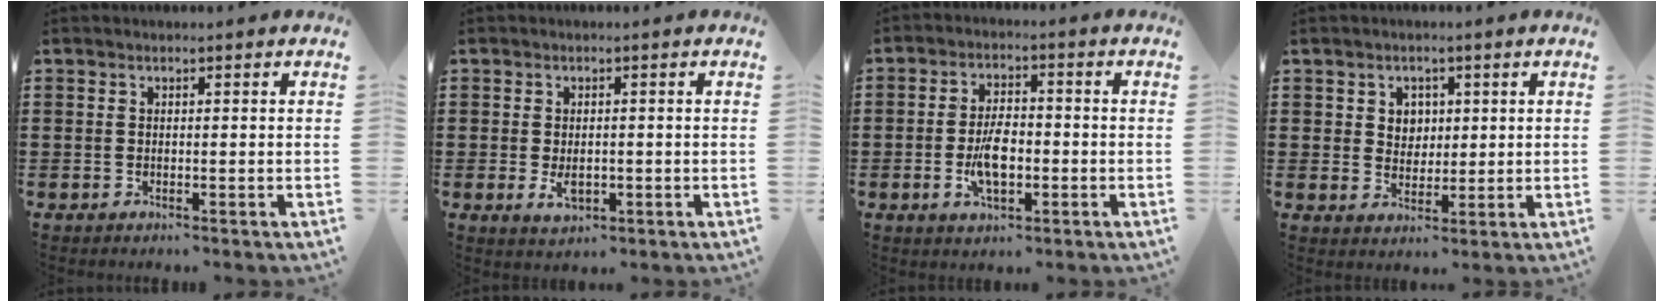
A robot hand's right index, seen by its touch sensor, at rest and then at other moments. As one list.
[{"total": 2.7, "force": [-0.4, 1.5, 2.2], "torque": [-0.050, -0.001, -0.009]}, {"total": 6.5, "force": [-1.4, 3.2, 5.5], "torque": [-0.123, -0.002, -0.030]}, {"total": 3.3, "force": [1.4, 2.9, 0.7], "torque": [-0.017, 0.009, 0.022]}]